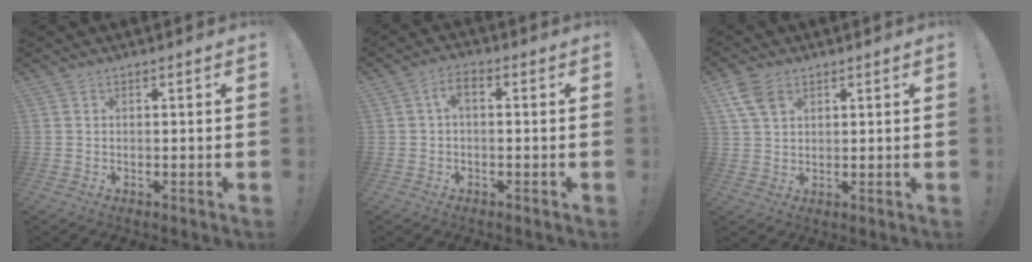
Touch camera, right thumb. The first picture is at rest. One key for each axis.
{"total": 3.6, "fx": -0.1, "fy": 1.6, "fz": 3.2, "tx": -0.065, "ty": 0.012, "tz": 0.000}
{"total": 6.8, "fx": 3.3, "fy": 4.2, "fz": 4.2, "tx": -0.083, "ty": -0.006, "tz": 0.065}